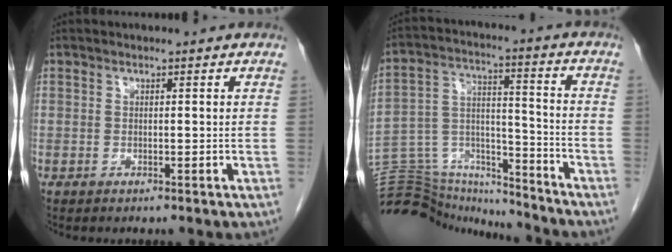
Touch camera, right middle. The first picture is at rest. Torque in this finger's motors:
{"motor_torque": [0.90, -1.03, 0.26, 0.04]}